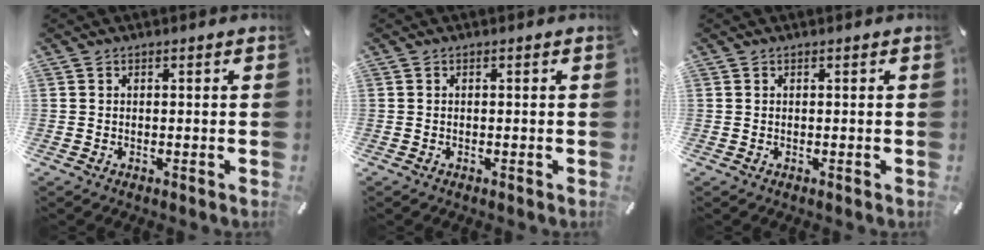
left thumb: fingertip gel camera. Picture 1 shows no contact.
{"total": 0.0}
{"total": 0.0}